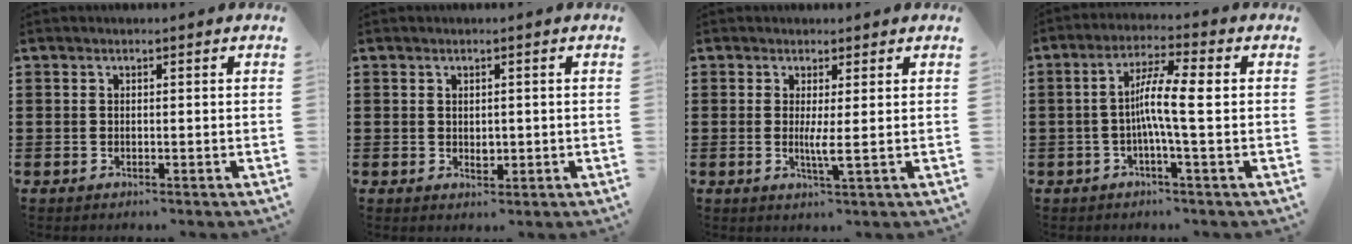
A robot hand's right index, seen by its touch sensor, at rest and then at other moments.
{"total": 1.5, "force": [0.1, 1.0, 1.1], "torque": [-0.020, 0.005, 0.002]}
{"total": 2.6, "force": [0.2, -0.2, 2.6], "torque": [-0.040, -0.010, -0.001]}
{"total": 7.3, "force": [-0.3, 0.5, 7.3], "torque": [-0.131, 0.001, -0.011]}